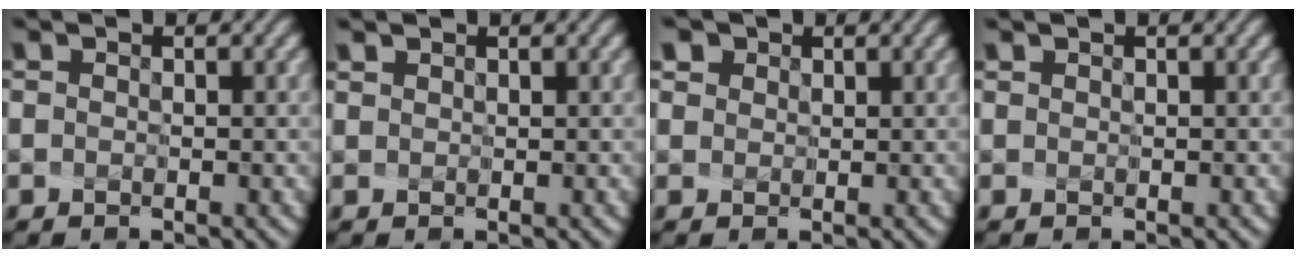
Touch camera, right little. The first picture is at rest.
{"total": 0.5, "force": [0.5, 0.2, 0.0], "torque": [-0.004, 0.007, 0.012]}
{"total": 2.6, "force": [1.5, 2.0, 0.8], "torque": [-0.007, 0.019, 0.011]}
{"total": 0.0}